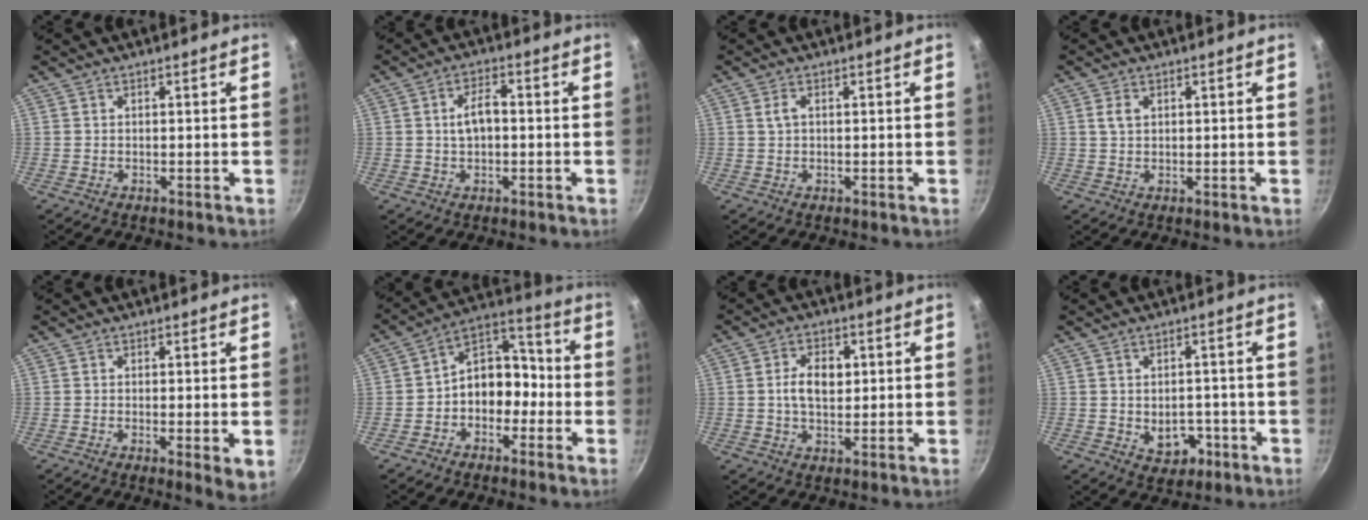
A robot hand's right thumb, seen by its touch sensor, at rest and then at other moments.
{"total": 4.8, "force": [0.1, 2.6, 4.0], "torque": [-0.072, 0.014, -0.002]}
{"total": 1.6, "force": [0.3, 0.9, 1.3], "torque": [-0.028, 0.004, 0.007]}
{"total": 2.5, "force": [0.8, 1.6, 1.6], "torque": [-0.031, 0.002, 0.017]}
{"total": 3.9, "force": [-0.6, 0.7, 3.8], "torque": [-0.062, -0.014, -0.009]}
{"total": 11.5, "force": [-2.2, 8.1, 7.9], "torque": [-0.082, 0.050, -0.052]}
{"total": 6.6, "force": [0.9, 4.1, 5.1], "torque": [-0.075, 0.003, 0.013]}
{"total": 5.5, "force": [-1.5, 4.0, 3.4], "torque": [-0.020, 0.012, -0.010]}